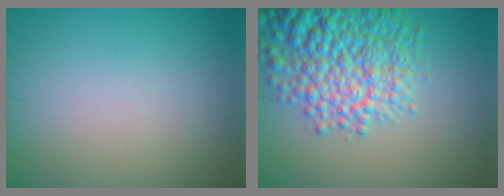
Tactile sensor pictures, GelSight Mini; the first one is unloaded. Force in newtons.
{"total": 8.6, "press": 8.6, "slide": 0.3}